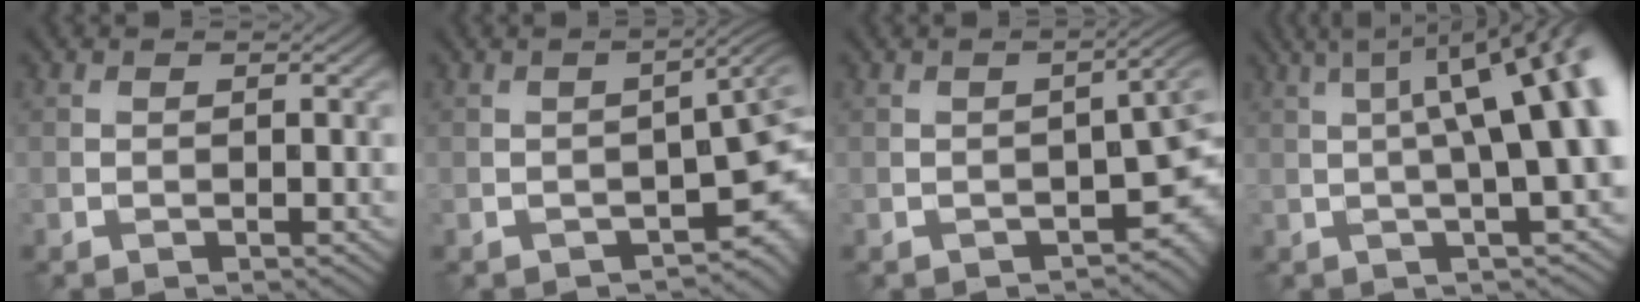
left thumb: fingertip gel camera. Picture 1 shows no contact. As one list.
[{"total": 5.7, "force": [-3.3, 1.8, 4.3], "torque": [-0.046, -0.009, -0.035]}, {"total": 5.1, "force": [-2.8, 1.8, 3.8], "torque": [-0.039, -0.010, -0.025]}, {"total": 13.5, "force": [1.7, 4.1, 12.8], "torque": [-0.126, 0.035, 0.026]}]